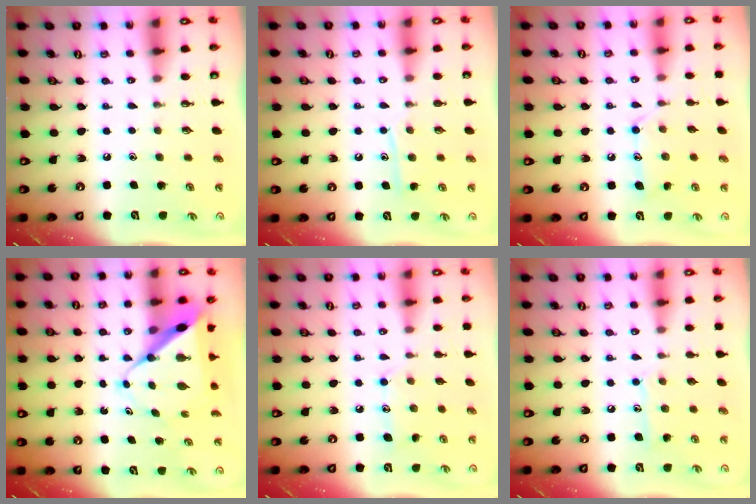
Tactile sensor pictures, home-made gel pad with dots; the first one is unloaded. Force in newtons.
{"total": 9.1, "press": 9.1, "slide": 0.7}
{"total": 11.7, "press": 11.7, "slide": 0.1}
{"total": 9.9, "press": 9.8, "slide": 1.0}
{"total": 9.7, "press": 9.6, "slide": 0.7}
{"total": 8.6, "press": 8.6, "slide": 0.4}